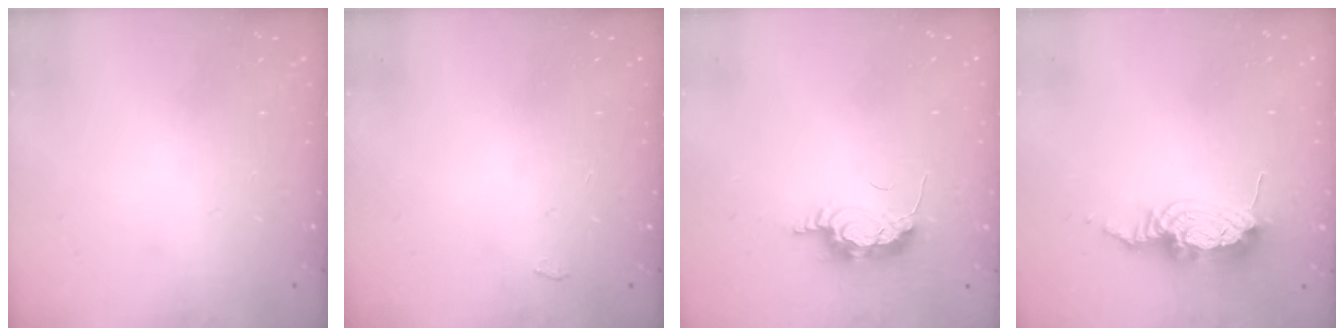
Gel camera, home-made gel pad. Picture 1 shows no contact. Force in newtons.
{"total": 2.8, "press": 2.8, "slide": 0.3}
{"total": 7.6, "press": 7.4, "slide": 1.6}
{"total": 10.9, "press": 10.8, "slide": 1.3}